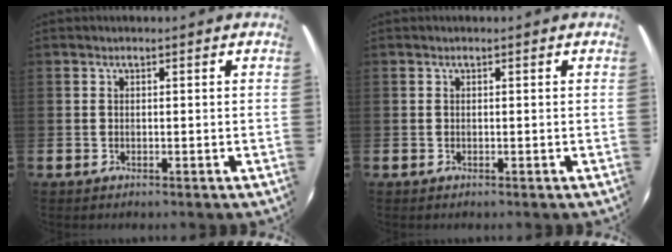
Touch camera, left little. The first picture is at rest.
{"total": 0.0}